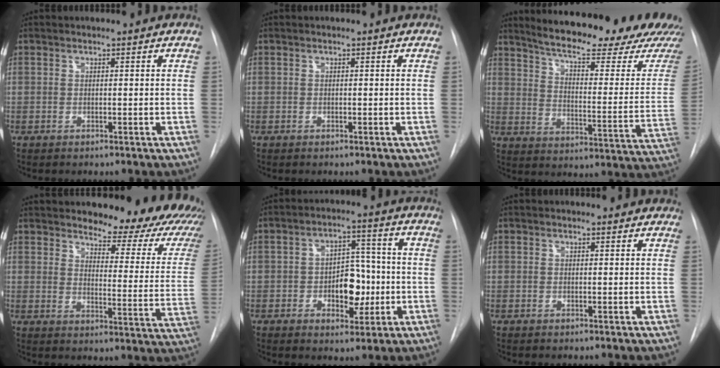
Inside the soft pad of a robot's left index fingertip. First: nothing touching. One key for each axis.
{"total": 0.0}
{"total": 25.5, "fx": 22.5, "fy": 2.8, "fz": 11.6, "tx": -0.172, "ty": -0.078, "tz": 0.282}
{"total": 18.7, "fx": 16.2, "fy": 4.4, "fz": 8.1, "tx": -0.089, "ty": -0.070, "tz": 0.182}
{"total": 7.8, "fx": -1.4, "fy": 4.5, "fz": 6.2, "tx": -0.088, "ty": 0.018, "tz": -0.017}
{"total": 2.3, "fx": 2.1, "fy": 0.9, "fz": 0.3, "tx": -0.005, "ty": 0.008, "tz": 0.013}